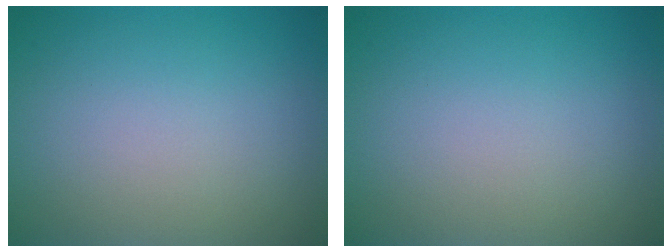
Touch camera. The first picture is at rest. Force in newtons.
{"total": 0.0}